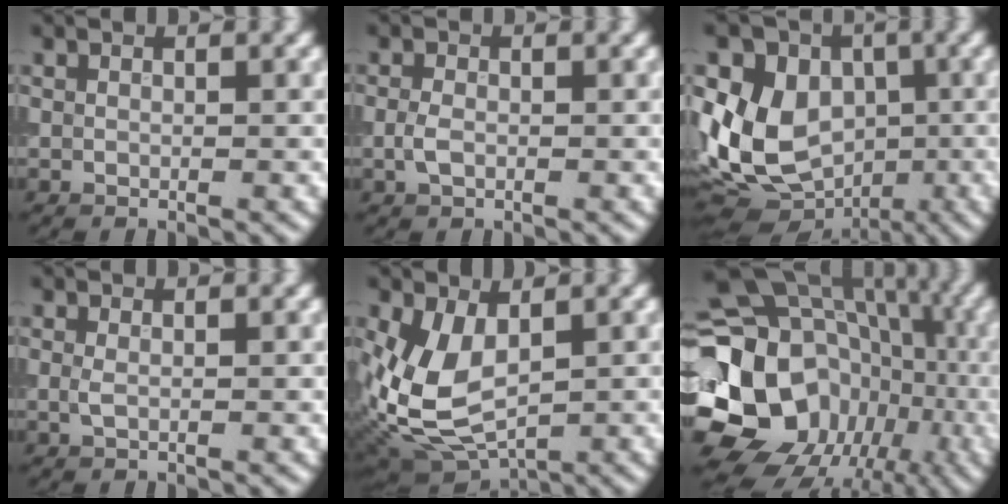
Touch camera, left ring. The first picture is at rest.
{"total": 1.4, "force": [-0.3, 0.9, 1.1], "torque": [-0.025, 0.001, -0.009]}
{"total": 12.6, "force": [-0.3, 9.6, 8.2], "torque": [-0.152, 0.010, -0.012]}
{"total": 0.7, "force": [0.1, 0.2, 0.7], "torque": [-0.016, -0.001, 0.002]}
{"total": 7.4, "force": [0.6, 4.4, 6.0], "torque": [-0.145, -0.005, 0.012]}
{"total": 18.8, "force": [-3.2, 16.1, 9.2], "torque": [-0.170, 0.010, -0.070]}